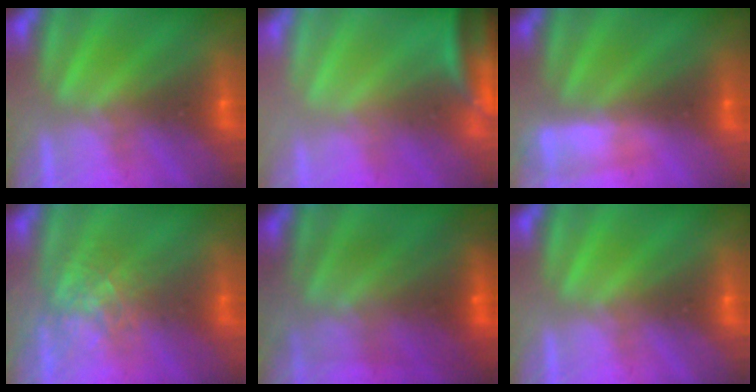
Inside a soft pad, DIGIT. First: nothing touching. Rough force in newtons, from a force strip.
{"total": 3.6}
{"total": 3.0}
{"total": 2.6}
{"total": 5.5}
{"total": 0.0}